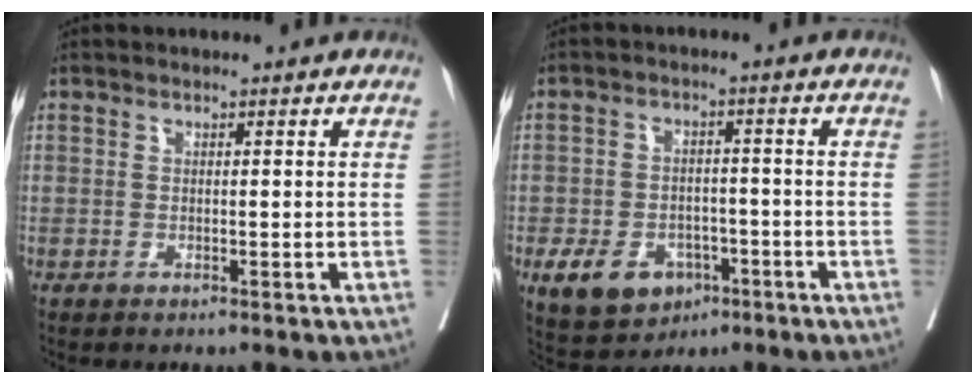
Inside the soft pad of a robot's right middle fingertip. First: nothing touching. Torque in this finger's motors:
{"motor_torque": [1.46, -0.68, 0.19, 0.06]}